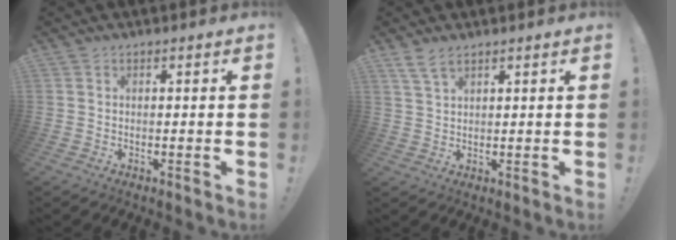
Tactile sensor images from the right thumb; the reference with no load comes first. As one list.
[{"total": 4.7, "force": [3.6, 1.9, 2.4], "torque": [-0.037, -0.015, 0.067]}]